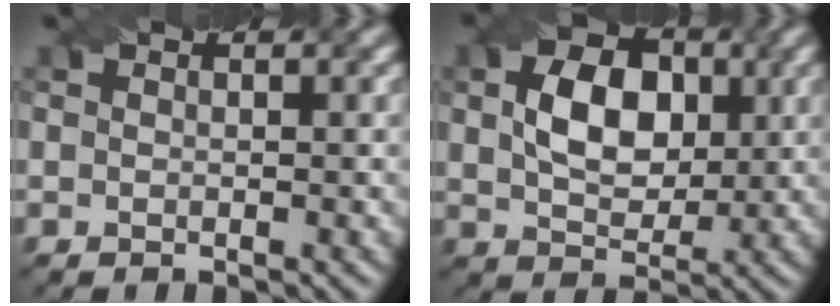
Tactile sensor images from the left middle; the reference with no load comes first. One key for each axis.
{"total": 6.3, "fx": 1.1, "fy": 4.2, "fz": 4.5, "tx": -0.084, "ty": 0.003, "tz": 0.015}